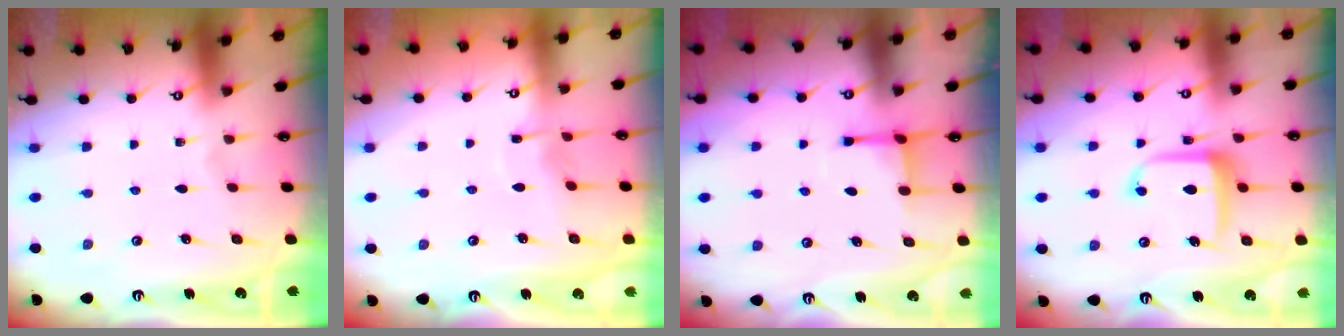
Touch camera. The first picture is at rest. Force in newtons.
{"total": 3.7, "press": 3.7, "slide": 0.4}
{"total": 3.1, "press": 3.0, "slide": 0.8}
{"total": 9.3, "press": 9.2, "slide": 0.5}